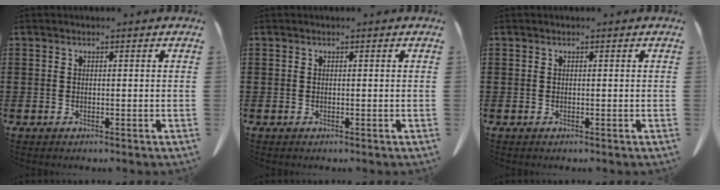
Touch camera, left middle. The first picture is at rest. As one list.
[{"total": 0.0}, {"total": 0.0}]